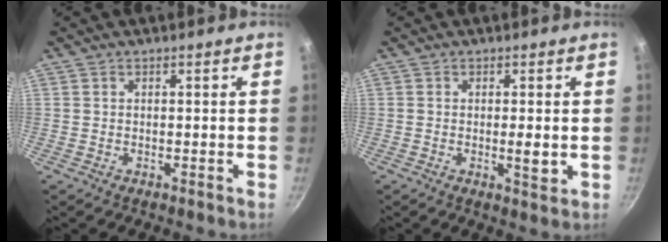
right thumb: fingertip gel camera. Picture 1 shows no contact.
{"total": 3.0, "force": [-0.2, 0.7, 2.9], "torque": [-0.055, -0.007, -0.004]}